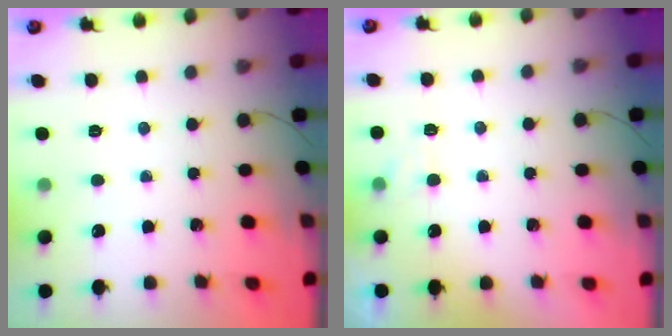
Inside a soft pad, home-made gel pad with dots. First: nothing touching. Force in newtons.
{"total": 2.6, "press": 2.4, "slide": 1.2}